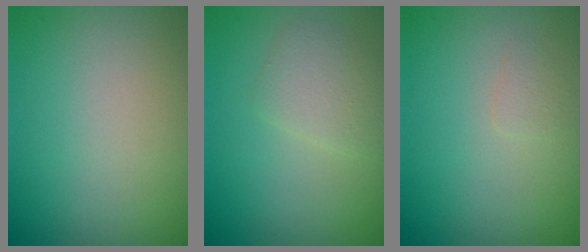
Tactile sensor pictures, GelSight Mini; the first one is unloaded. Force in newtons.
{"total": 2.2, "press": 2.2, "slide": 0.0}
{"total": 0.7, "press": 0.7, "slide": 0.1}